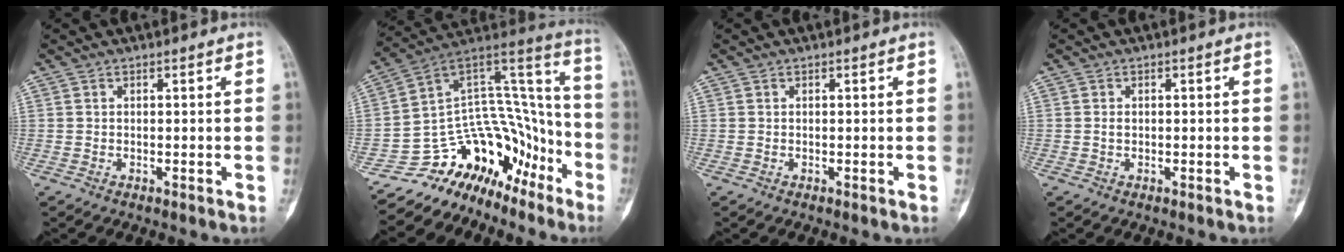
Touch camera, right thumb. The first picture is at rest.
{"total": 18.8, "force": [-13.3, 12.5, 4.7], "torque": [-0.001, 0.171, -0.216]}
{"total": 0.0}
{"total": 0.8, "force": [0.0, 0.6, 0.5], "torque": [-0.009, 0.001, -0.001]}